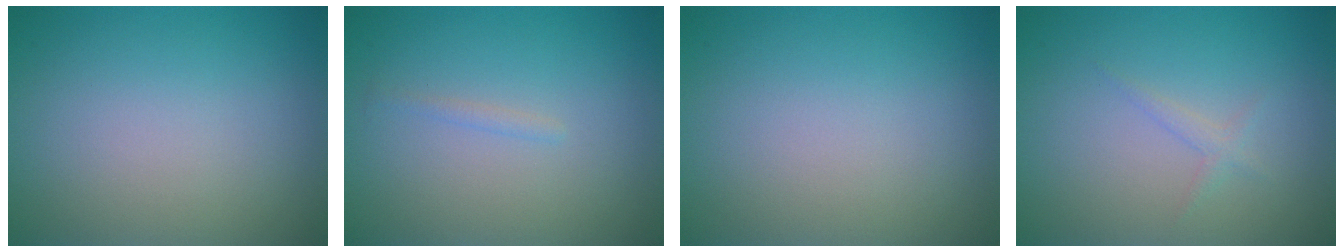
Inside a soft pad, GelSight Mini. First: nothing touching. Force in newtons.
{"total": 0.6, "press": 0.6, "slide": 0.0}
{"total": 0.0}
{"total": 0.9, "press": 0.9, "slide": 0.1}